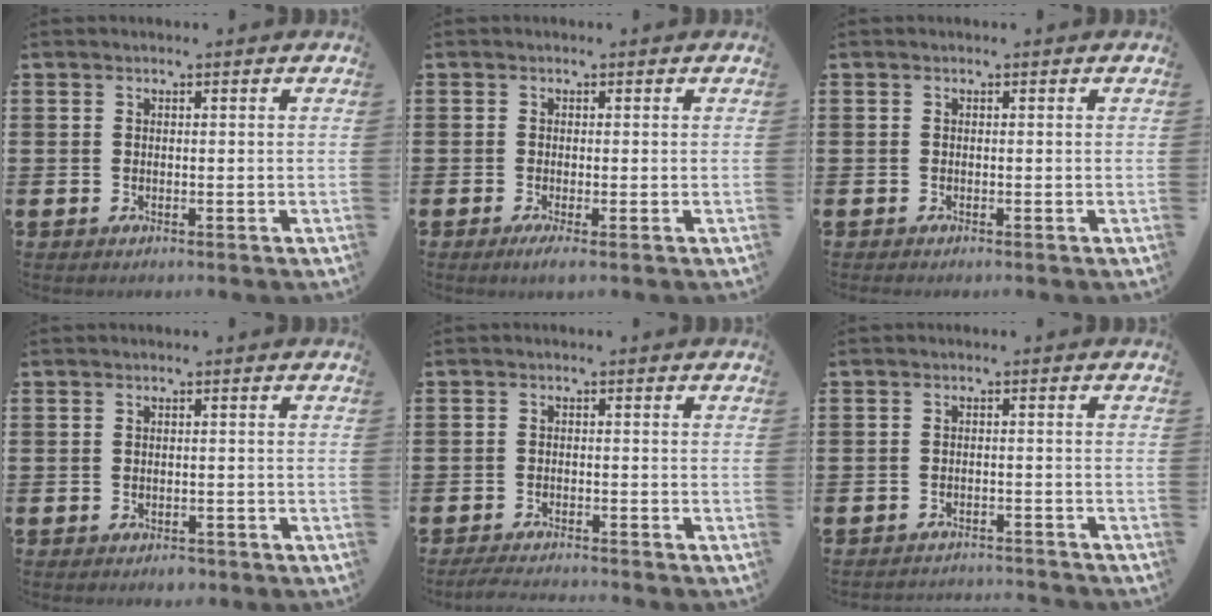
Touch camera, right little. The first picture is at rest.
{"total": 1.2, "force": [-0.3, 0.1, 1.2], "torque": [-0.014, -0.007, -0.007]}
{"total": 0.0}
{"total": 0.7, "force": [-0.6, 0.4, 0.2], "torque": [-0.005, 0.000, -0.012]}
{"total": 1.9, "force": [-1.9, 0.0, 0.6], "torque": [-0.009, 0.004, -0.037]}
{"total": 1.8, "force": [-1.8, -0.1, -0.1], "torque": [-0.004, 0.003, -0.040]}